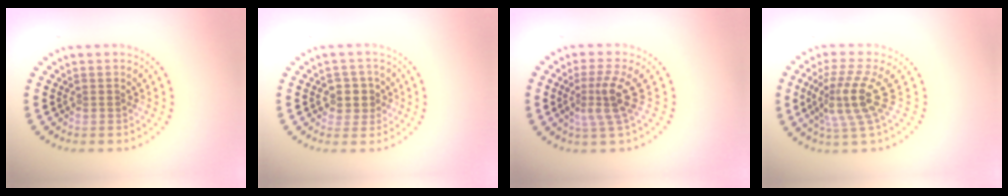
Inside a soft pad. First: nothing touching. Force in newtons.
{"total": 2.6, "press": 2.3, "slide": 1.1}
{"total": 3.2, "press": 2.2, "slide": 2.3}
{"total": 4.3, "press": 3.1, "slide": 3.0}